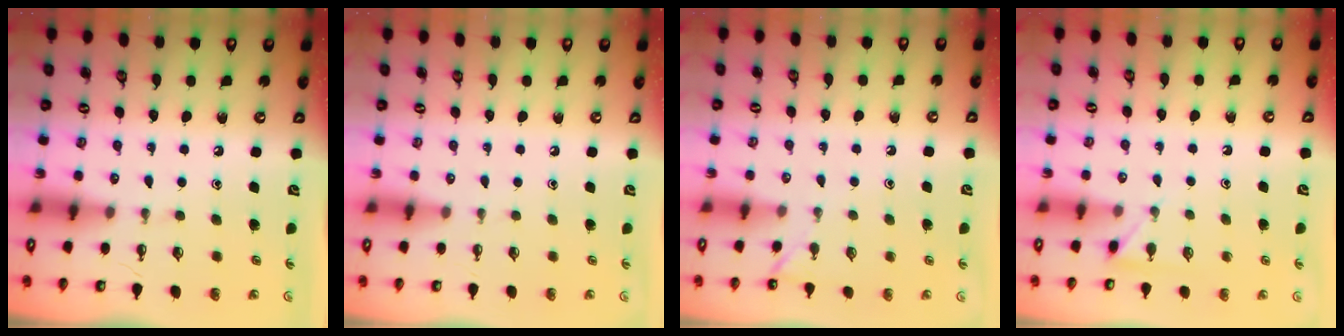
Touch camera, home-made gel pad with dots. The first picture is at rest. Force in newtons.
{"total": 0.0}
{"total": 2.2, "press": 2.2, "slide": 0.3}
{"total": 3.8, "press": 3.8, "slide": 0.4}